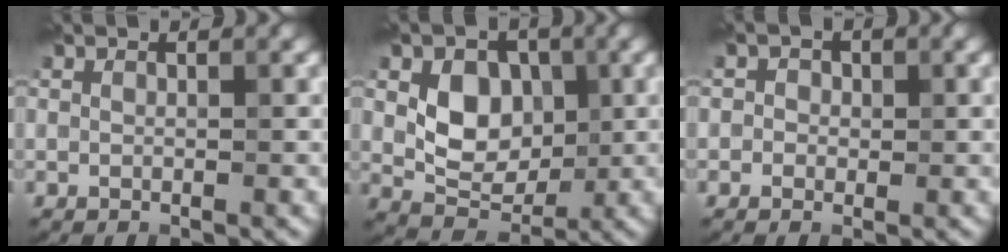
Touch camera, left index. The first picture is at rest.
{"total": 5.2, "force": [0.4, 4.0, 3.4], "torque": [-0.052, -0.008, 0.006]}
{"total": 1.3, "force": [-0.2, 1.3, 0.2], "torque": [0.010, -0.003, -0.013]}